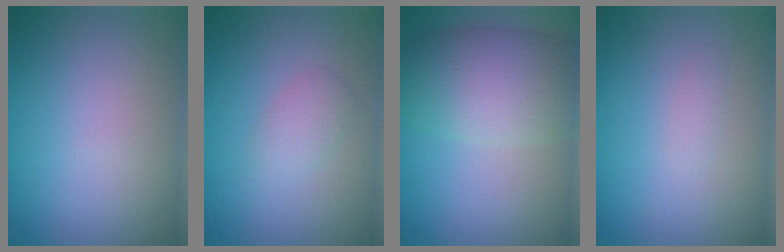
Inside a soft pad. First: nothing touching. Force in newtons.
{"total": 1.7, "press": 1.7, "slide": 0.1}
{"total": 6.9, "press": 6.9, "slide": 0.2}
{"total": 0.6, "press": 0.6, "slide": 0.0}